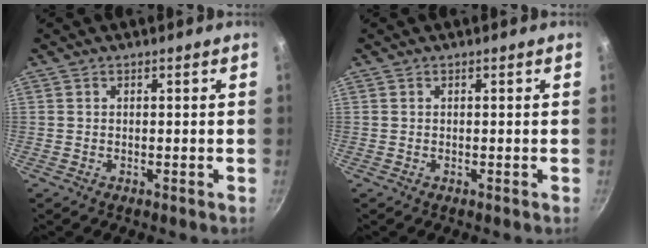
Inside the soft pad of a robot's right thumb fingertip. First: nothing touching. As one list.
[{"total": 0.0}]